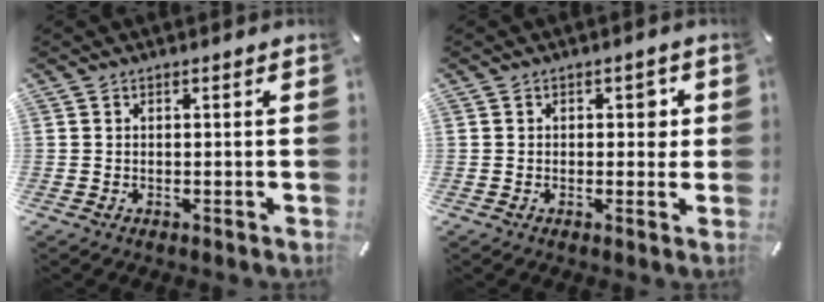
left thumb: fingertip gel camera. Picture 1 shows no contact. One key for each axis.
{"total": 2.7, "fx": 0.4, "fy": 1.8, "fz": 2.0, "tx": -0.008, "ty": -0.003, "tz": -0.003}